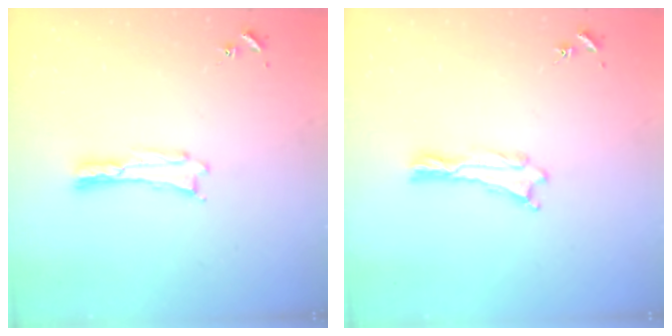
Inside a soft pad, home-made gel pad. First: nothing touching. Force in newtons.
{"total": 0.0}